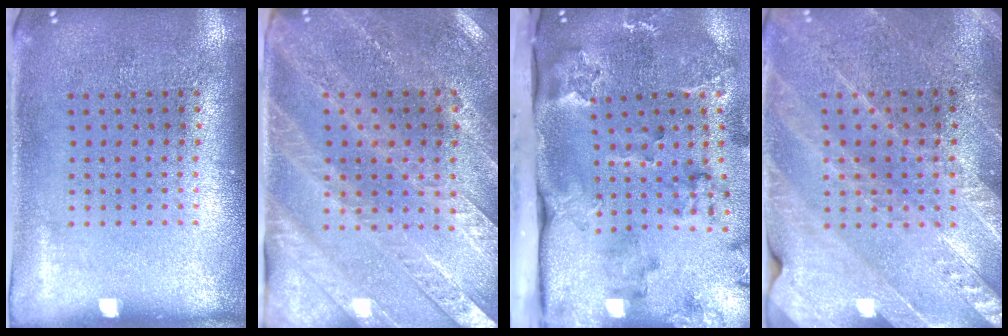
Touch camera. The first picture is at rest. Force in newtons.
{"total": 2.9, "press": 2.7, "slide": 1.1}
{"total": 3.4, "press": 2.6, "slide": 2.3}
{"total": 2.6, "press": 2.5, "slide": 0.7}